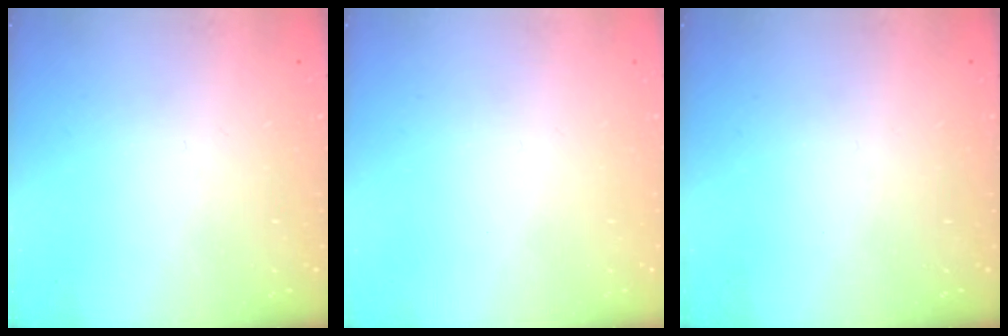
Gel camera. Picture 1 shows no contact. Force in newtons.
{"total": 1.5, "press": 1.5, "slide": 0.1}
{"total": 0.0}